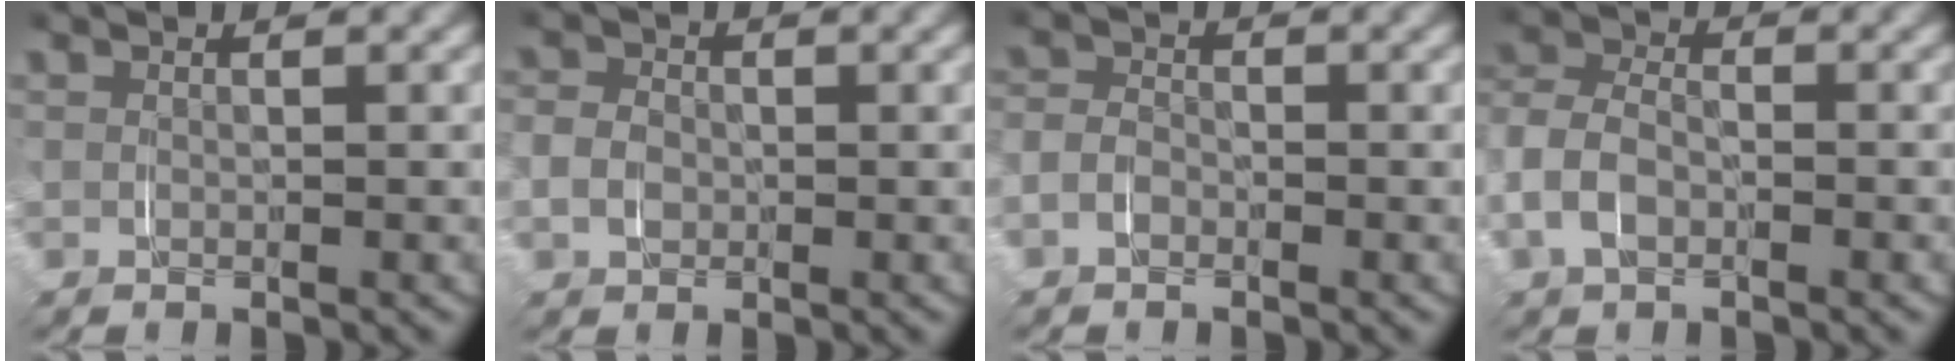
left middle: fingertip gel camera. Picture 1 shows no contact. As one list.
[{"total": 1.4, "force": [-0.3, 1.3, -0.4], "torque": [0.020, -0.001, -0.010]}, {"total": 2.1, "force": [-1.5, 1.4, -0.6], "torque": [0.005, -0.006, -0.031]}, {"total": 2.3, "force": [-1.1, 2.0, 0.2], "torque": [-0.014, 0.004, -0.029]}]